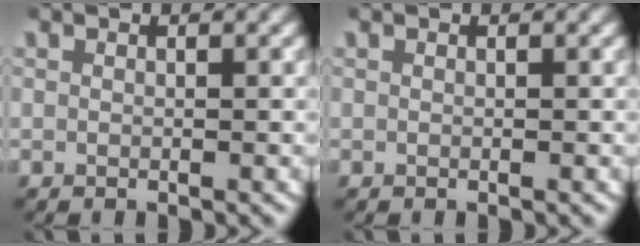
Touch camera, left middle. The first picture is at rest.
{"total": 0.0}